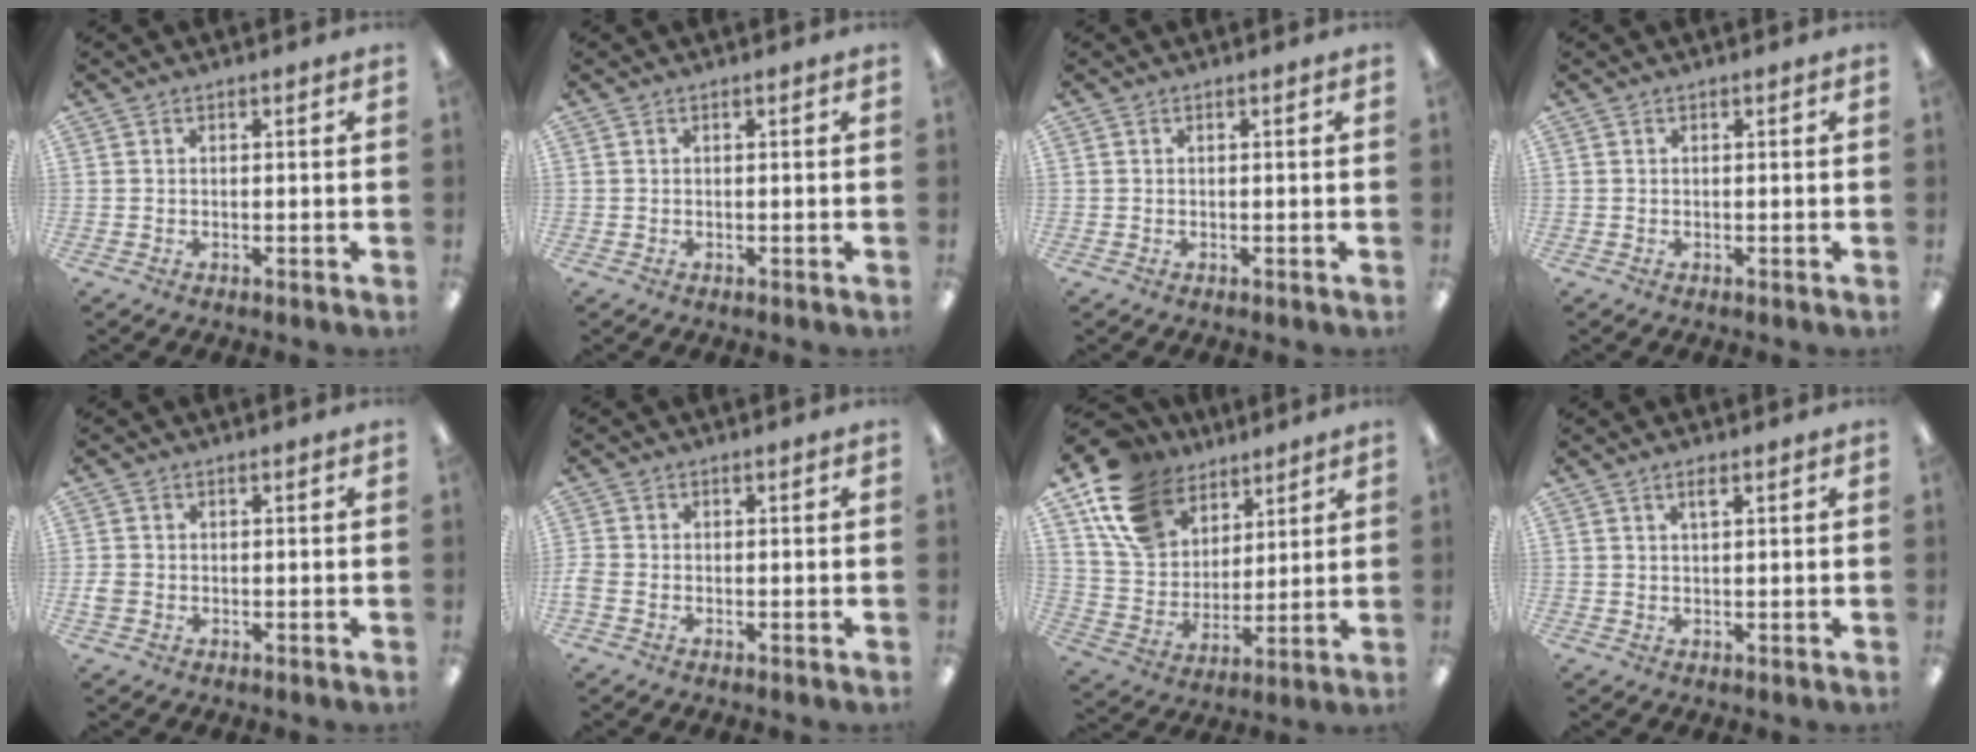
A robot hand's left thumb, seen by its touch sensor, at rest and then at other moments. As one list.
[{"total": 0.0}, {"total": 0.0}, {"total": 0.0}, {"total": 2.1, "force": [-0.5, 1.7, 1.1], "torque": [-0.017, 0.004, -0.008]}, {"total": 1.8, "force": [-0.8, 1.2, 1.1], "torque": [-0.024, 0.001, -0.015]}, {"total": 15.9, "force": [10.3, 10.5, 6.2], "torque": [-0.136, -0.047, 0.204]}, {"total": 1.9, "force": [1.1, 0.5, 1.4], "torque": [-0.024, -0.001, 0.017]}]